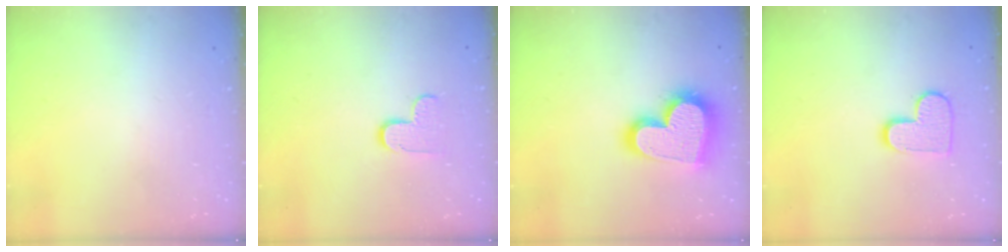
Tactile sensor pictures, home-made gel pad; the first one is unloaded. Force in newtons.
{"total": 6.6, "press": 6.5, "slide": 0.4}
{"total": 21.5, "press": 21.4, "slide": 1.5}
{"total": 9.8, "press": 9.8, "slide": 0.6}